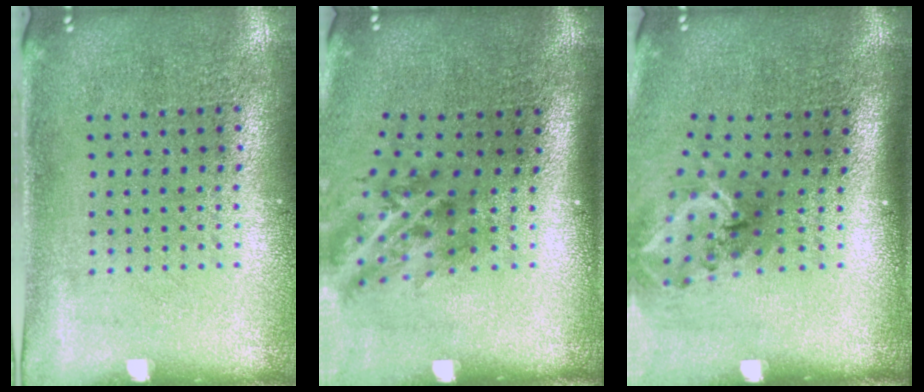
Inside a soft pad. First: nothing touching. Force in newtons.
{"total": 1.7, "press": 1.1, "slide": 1.3}
{"total": 1.9, "press": 1.3, "slide": 1.5}